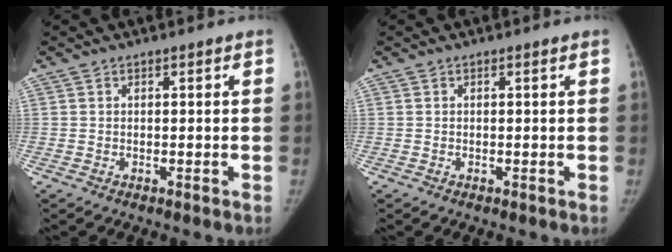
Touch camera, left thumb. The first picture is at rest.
{"total": 0.0}